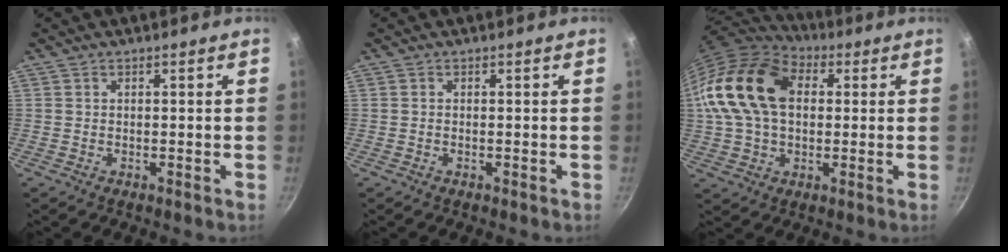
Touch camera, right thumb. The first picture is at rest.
{"total": 0.0}
{"total": 19.0, "force": [3.1, 13.1, 13.4], "torque": [-0.239, 0.024, 0.041]}